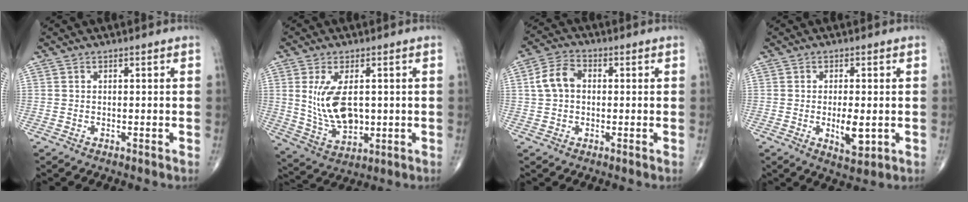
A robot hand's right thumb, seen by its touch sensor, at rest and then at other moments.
{"total": 10.9, "force": [1.4, 6.0, 9.0], "torque": [-0.166, -0.016, 0.042]}
{"total": 6.4, "force": [0.6, 4.6, 4.4], "torque": [-0.085, 0.020, 0.005]}
{"total": 5.8, "force": [-0.8, 2.4, 5.2], "torque": [-0.078, -0.012, -0.008]}